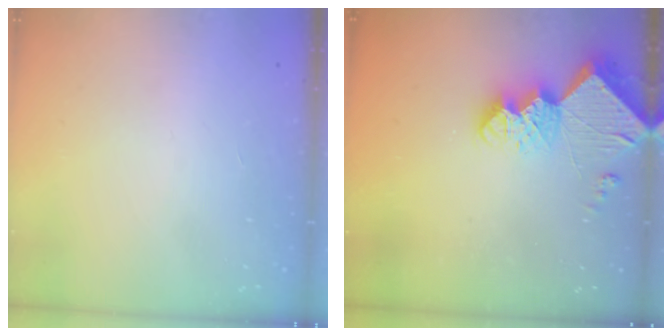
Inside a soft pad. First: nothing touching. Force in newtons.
{"total": 11.7, "press": 11.6, "slide": 1.1}